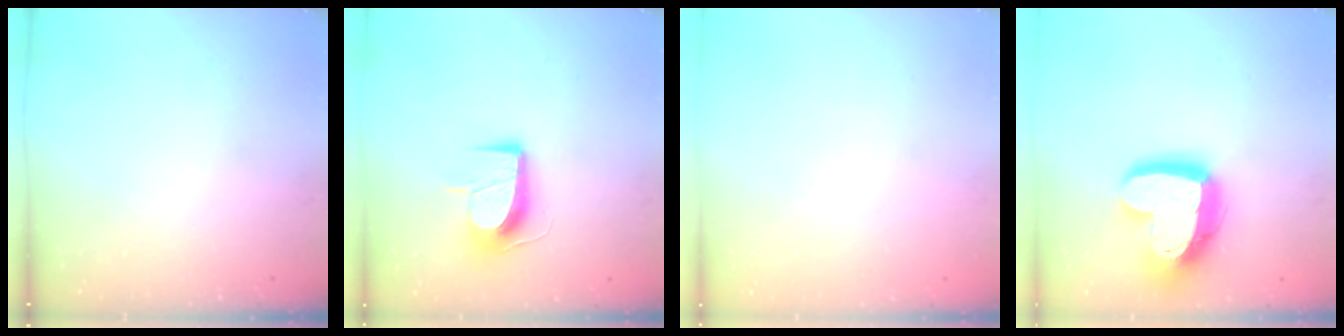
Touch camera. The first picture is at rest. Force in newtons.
{"total": 12.7, "press": 12.7, "slide": 0.5}
{"total": 0.0}
{"total": 18.8, "press": 18.7, "slide": 1.8}